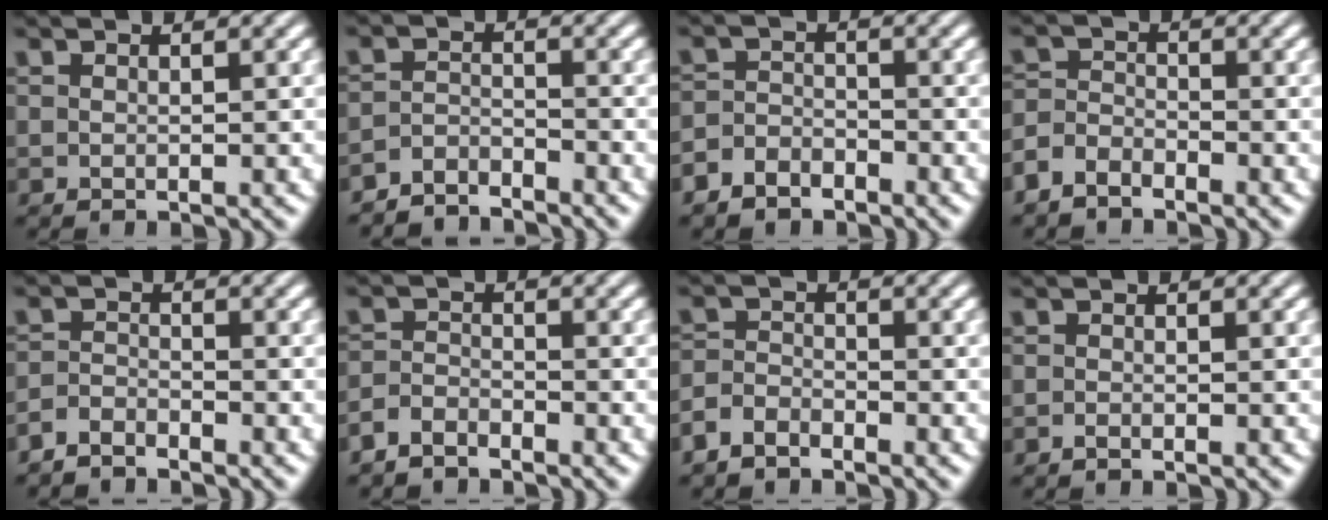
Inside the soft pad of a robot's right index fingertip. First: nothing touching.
{"total": 3.2, "force": [-3.2, 0.1, 0.2], "torque": [0.012, -0.012, -0.055]}
{"total": 2.9, "force": [-2.8, 0.9, 0.2], "torque": [0.009, -0.009, -0.046]}
{"total": 2.4, "force": [-2.2, 0.9, 0.5], "torque": [0.000, -0.013, -0.037]}
{"total": 2.3, "force": [-2.3, -0.2, -0.1], "torque": [0.012, -0.011, -0.040]}
{"total": 2.2, "force": [-2.2, 0.0, 0.1], "torque": [0.009, -0.010, -0.038]}
{"total": 2.3, "force": [-2.2, 0.5, 0.3], "torque": [0.005, -0.011, -0.036]}
{"total": 1.0, "force": [-0.7, -0.8, 0.0], "torque": [0.004, -0.004, -0.010]}